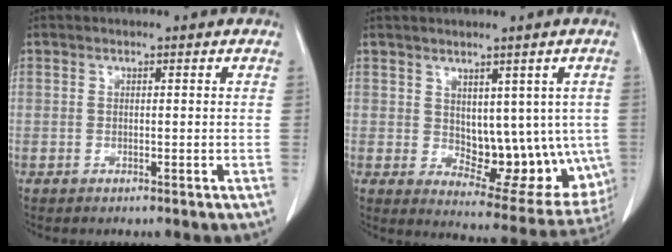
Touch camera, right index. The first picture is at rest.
{"total": 12.1, "force": [0.6, 6.5, 10.1], "torque": [-0.118, -0.004, 0.029]}